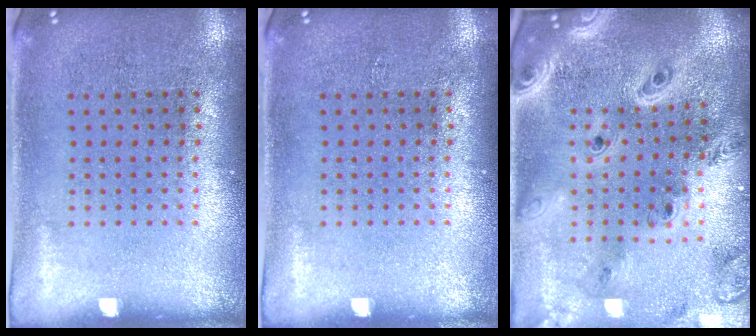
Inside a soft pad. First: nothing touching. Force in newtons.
{"total": 0.0}
{"total": 4.0, "press": 3.0, "slide": 2.6}